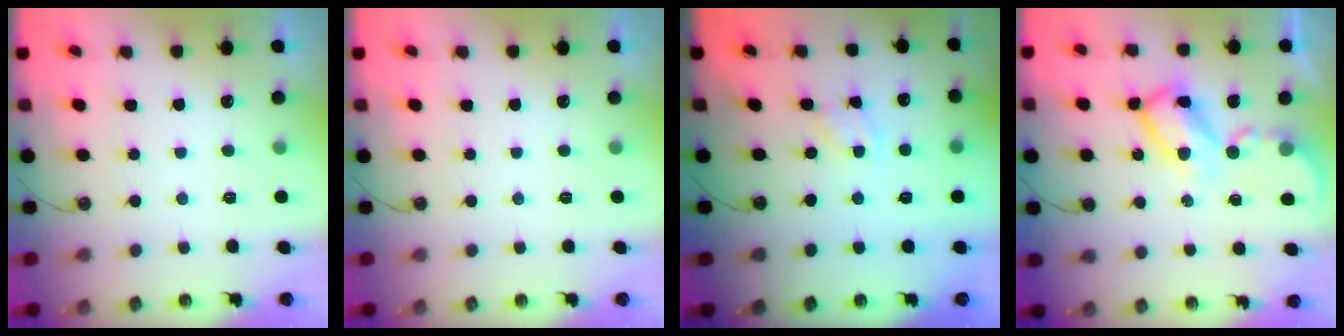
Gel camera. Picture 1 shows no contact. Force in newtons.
{"total": 0.0}
{"total": 2.1, "press": 2.1, "slide": 0.4}
{"total": 11.0, "press": 11.0, "slide": 1.1}